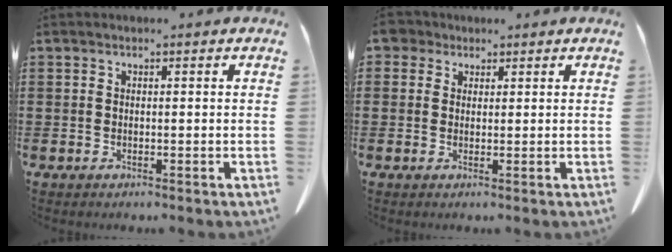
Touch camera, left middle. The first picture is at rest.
{"total": 2.6, "force": [1.7, 1.8, 0.9], "torque": [-0.028, 0.011, 0.031]}